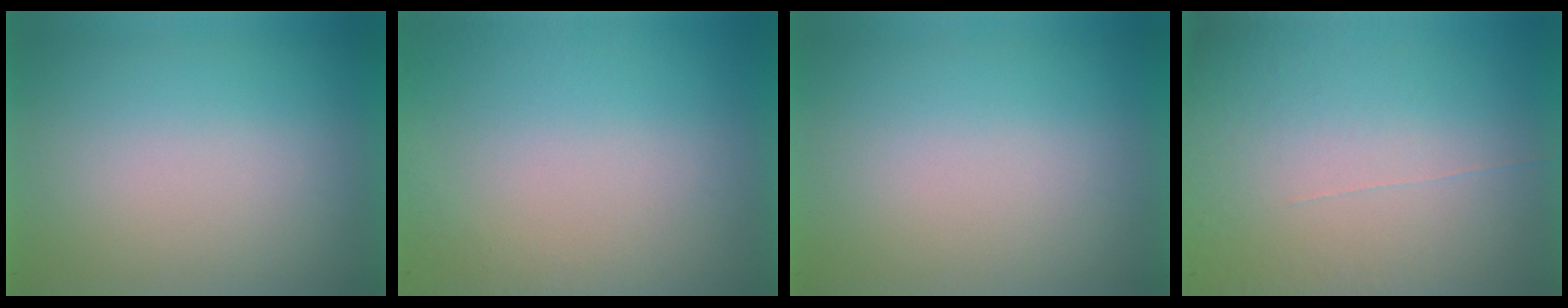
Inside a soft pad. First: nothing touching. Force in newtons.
{"total": 4.9}
{"total": 0.0}
{"total": 5.7}